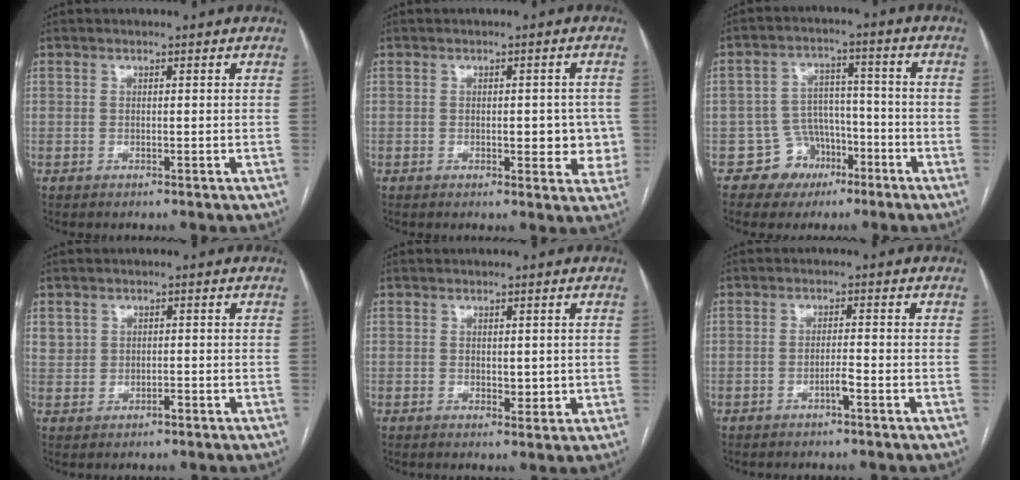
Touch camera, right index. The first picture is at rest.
{"total": 6.0, "force": [-0.6, 3.0, 5.2], "torque": [-0.044, 0.006, -0.005]}
{"total": 6.7, "force": [-3.6, 5.7, 0.2], "torque": [0.014, 0.020, -0.049]}
{"total": 2.1, "force": [0.2, 1.9, 0.9], "torque": [-0.018, 0.007, 0.009]}
{"total": 2.3, "force": [0.3, 1.5, 1.8], "torque": [-0.021, -0.007, 0.008]}
{"total": 1.8, "force": [-1.1, 0.0, 1.5], "torque": [-0.026, 0.000, -0.020]}